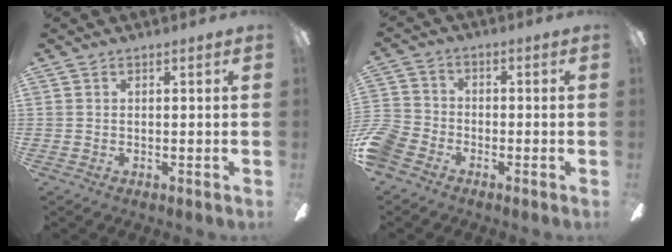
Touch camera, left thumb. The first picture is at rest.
{"total": 7.7, "force": [-4.6, 5.2, 3.3], "torque": [-0.084, 0.028, -0.090]}